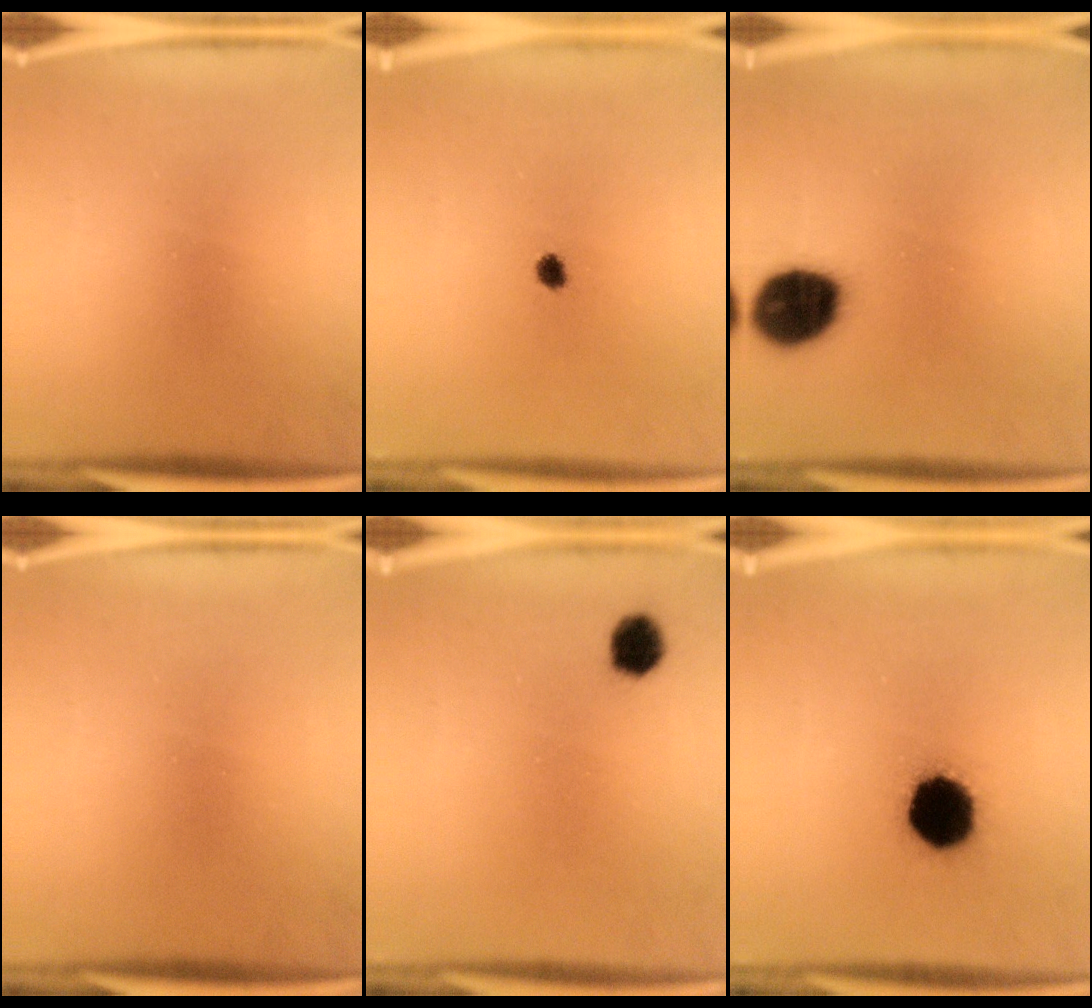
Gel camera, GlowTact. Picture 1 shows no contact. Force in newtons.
{"total": 1.8}
{"total": 13.6}
{"total": 0.0}
{"total": 4.1}
{"total": 15.0}